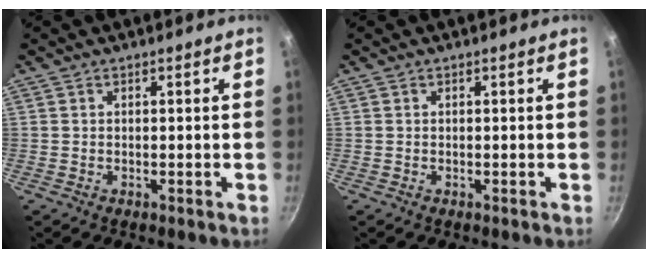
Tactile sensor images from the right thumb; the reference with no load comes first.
{"total": 0.0}